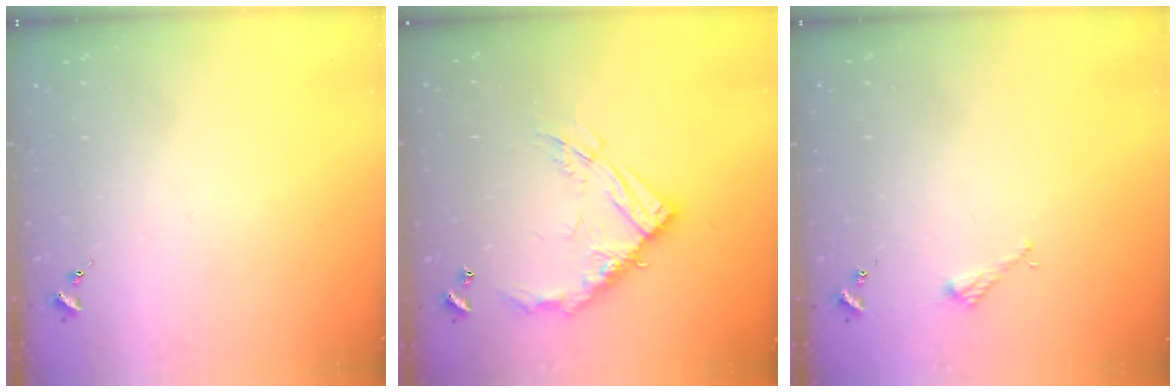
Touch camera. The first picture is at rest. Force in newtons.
{"total": 16.2, "press": 16.2, "slide": 1.4}
{"total": 2.2, "press": 2.2, "slide": 0.2}